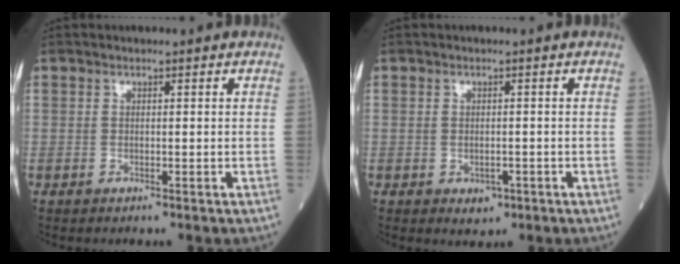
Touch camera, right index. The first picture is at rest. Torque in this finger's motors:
{"motor_torque": [0.37, -0.11, 0.06, 0.01]}